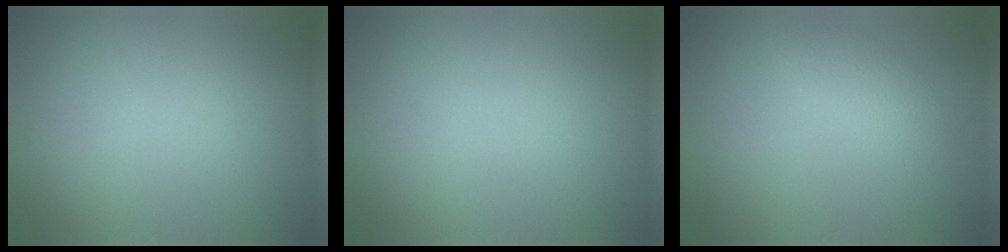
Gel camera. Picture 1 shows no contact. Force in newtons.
{"total": 0.0}
{"total": 1.6, "press": 1.6, "slide": 0.0}